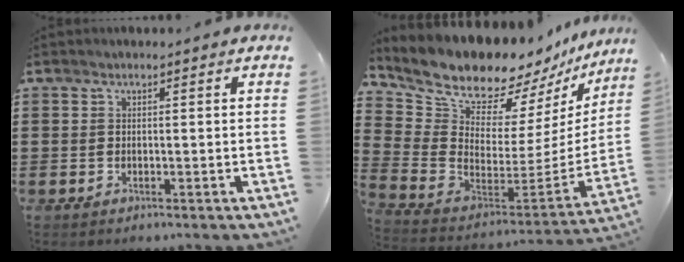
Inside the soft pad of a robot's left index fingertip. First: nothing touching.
{"total": 11.7, "force": [10.7, 3.7, 2.9], "torque": [-0.112, -0.088, 0.193]}